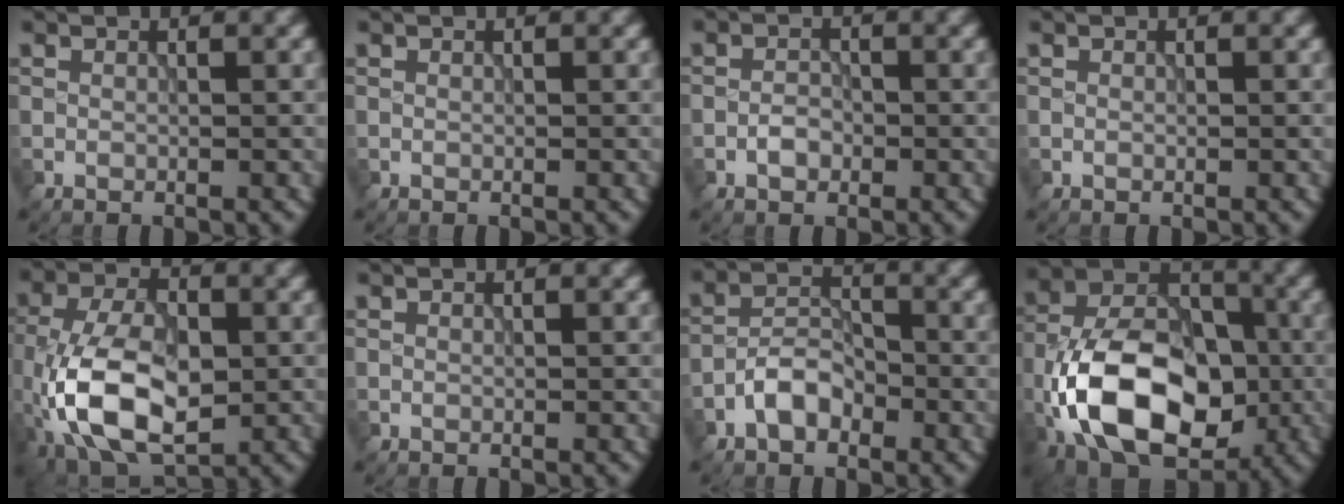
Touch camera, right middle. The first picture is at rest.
{"total": 0.0}
{"total": 1.5, "force": [-0.7, 1.0, 1.0], "torque": [-0.016, 0.003, -0.016]}
{"total": 0.0}
{"total": 11.0, "force": [-2.8, 6.1, 8.6], "torque": [-0.173, -0.004, -0.063]}
{"total": 0.0}
{"total": 3.4, "force": [-1.9, 1.9, 2.1], "torque": [-0.036, 0.010, -0.039]}
{"total": 14.9, "force": [-4.6, 9.2, 10.8], "torque": [-0.193, -0.004, -0.096]}